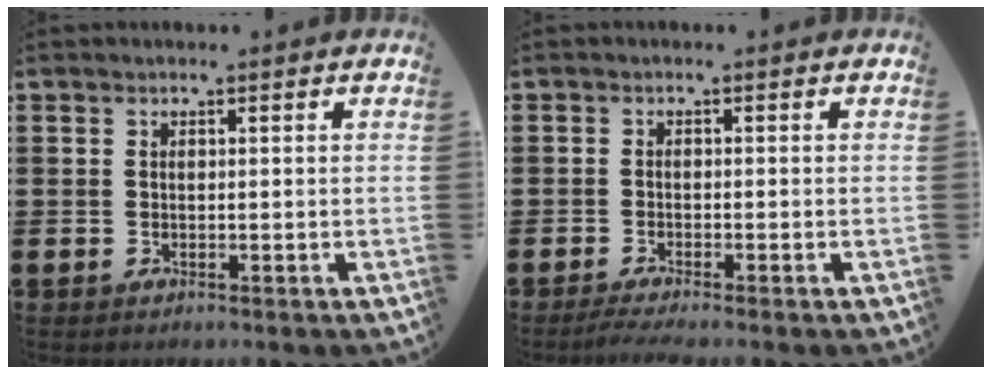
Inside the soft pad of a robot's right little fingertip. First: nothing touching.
{"total": 0.9, "force": [-0.4, 0.0, 0.8], "torque": [-0.012, 0.001, -0.006]}